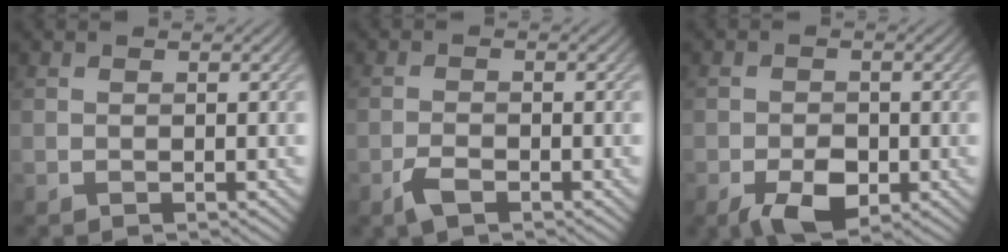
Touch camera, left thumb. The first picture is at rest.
{"total": 2.4, "force": [-1.6, 0.8, 1.6], "torque": [-0.038, -0.001, -0.035]}
{"total": 4.9, "force": [-2.3, 2.8, 3.3], "torque": [-0.057, -0.006, -0.042]}